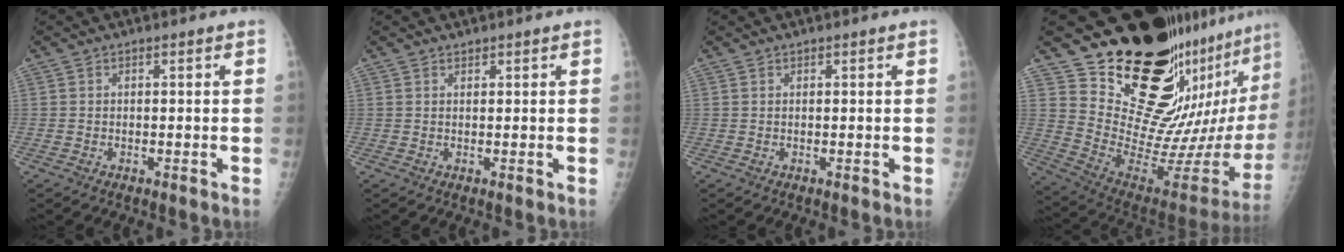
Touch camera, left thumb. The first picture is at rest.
{"total": 0.6, "force": [0.6, 0.3, 0.1], "torque": [0.000, -0.004, 0.009]}
{"total": 0.0}
{"total": 28.6, "force": [20.4, 9.2, 17.9], "torque": [-0.243, -0.179, 0.310]}